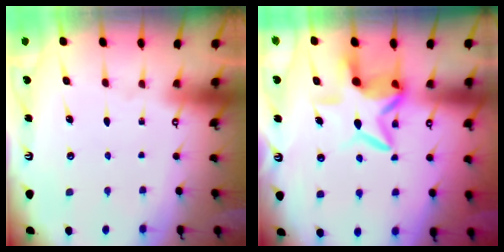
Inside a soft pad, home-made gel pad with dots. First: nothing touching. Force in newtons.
{"total": 10.0, "press": 10.0, "slide": 1.3}